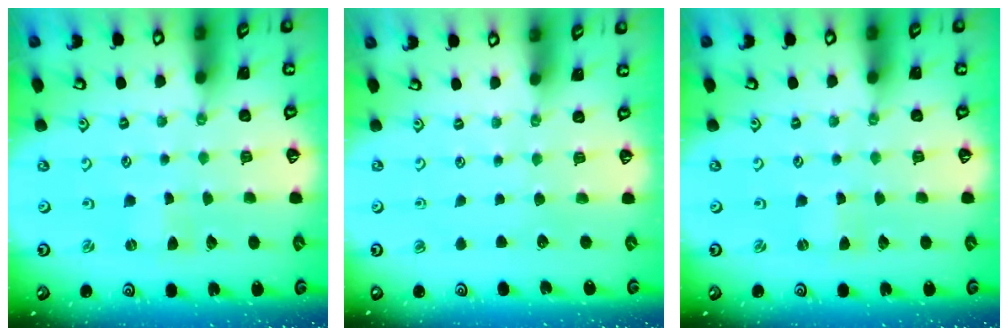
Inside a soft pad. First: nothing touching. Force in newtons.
{"total": 0.0}
{"total": 0.5, "press": 0.5, "slide": 0.1}